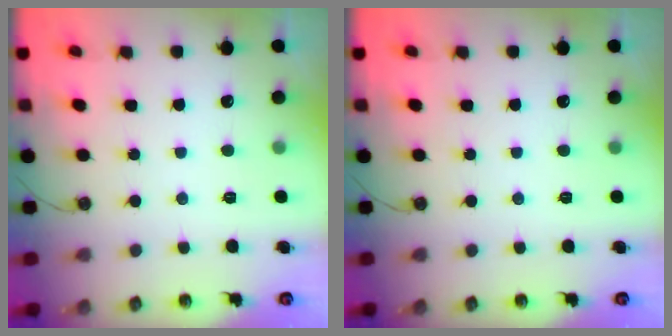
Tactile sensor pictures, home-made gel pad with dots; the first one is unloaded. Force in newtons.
{"total": 0.0}